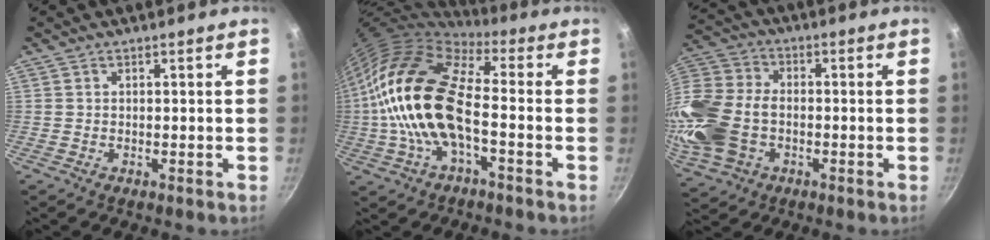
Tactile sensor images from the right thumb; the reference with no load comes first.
{"total": 19.2, "force": [-1.9, 9.0, 16.9], "torque": [-0.302, 0.027, -0.047]}
{"total": 19.0, "force": [-4.1, 13.7, 12.6], "torque": [-0.280, 0.025, -0.083]}